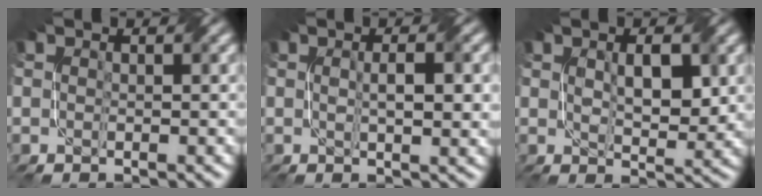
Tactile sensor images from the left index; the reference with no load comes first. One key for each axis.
{"total": 3.4, "fx": 0.4, "fy": 0.6, "fz": 3.3, "tx": -0.057, "ty": 0.002, "tz": 0.008}
{"total": 3.8, "fx": 1.0, "fy": 1.4, "fz": 3.4, "tx": -0.065, "ty": -0.002, "tz": 0.022}